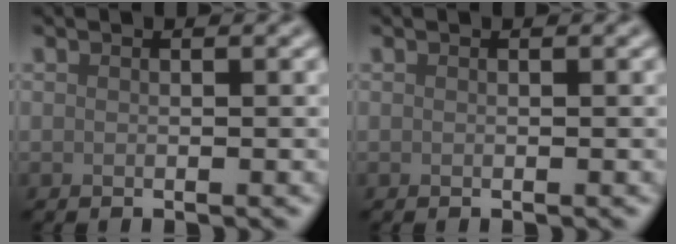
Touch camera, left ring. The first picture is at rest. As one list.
[{"total": 0.0}]